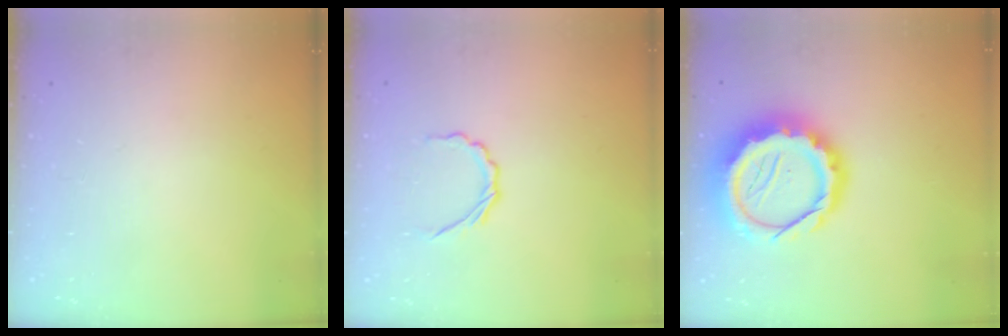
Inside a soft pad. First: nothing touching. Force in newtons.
{"total": 4.6, "press": 4.3, "slide": 1.5}
{"total": 18.8, "press": 18.4, "slide": 4.0}